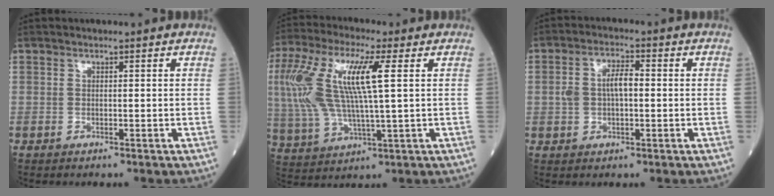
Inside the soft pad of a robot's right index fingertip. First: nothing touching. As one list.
[{"total": 15.2, "force": [3.3, 2.9, 14.6], "torque": [-0.329, 0.020, 0.059]}, {"total": 5.2, "force": [0.2, 2.4, 4.6], "torque": [-0.100, 0.018, 0.004]}]